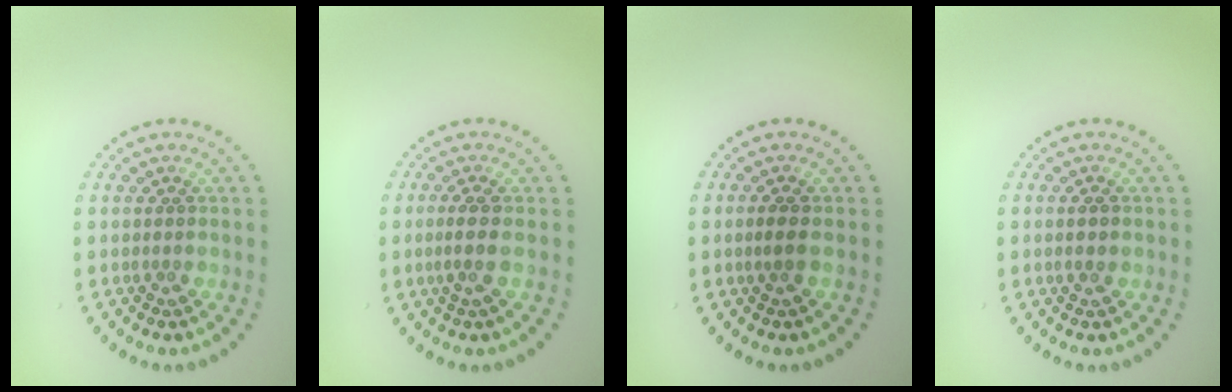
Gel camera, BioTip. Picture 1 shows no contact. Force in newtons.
{"total": 1.9, "press": 1.4, "slide": 1.2}
{"total": 1.1, "press": 1.0, "slide": 0.6}
{"total": 1.1, "press": 1.0, "slide": 0.4}